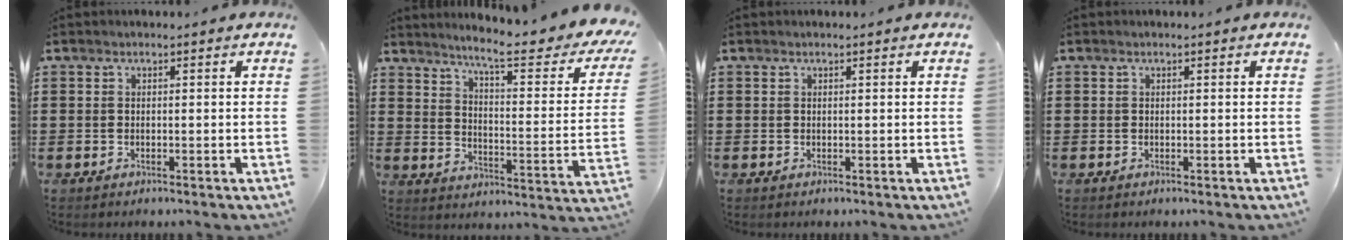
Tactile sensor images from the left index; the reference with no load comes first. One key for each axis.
{"total": 8.5, "fx": 6.7, "fy": 0.0, "fz": 5.2, "tx": -0.105, "ty": -0.051, "tz": 0.101}
{"total": 0.0}
{"total": 0.0}